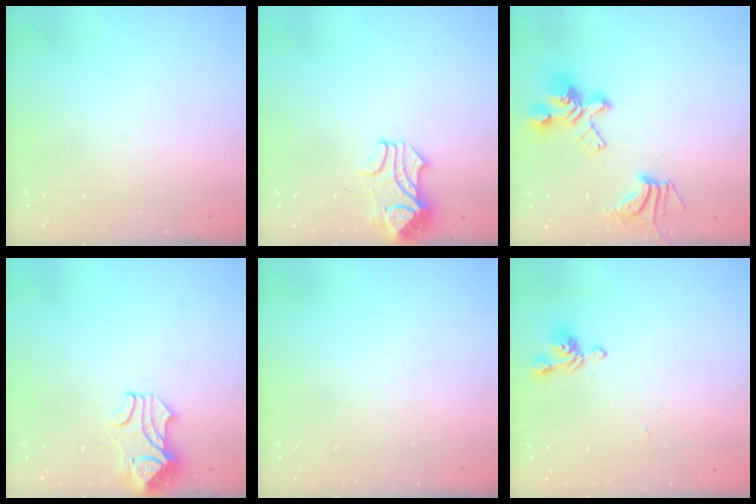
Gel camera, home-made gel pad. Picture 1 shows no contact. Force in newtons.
{"total": 2.4, "press": 2.2, "slide": 1.0}
{"total": 8.8, "press": 8.5, "slide": 2.3}
{"total": 2.2, "press": 2.1, "slide": 0.7}
{"total": 0.0}
{"total": 3.3, "press": 3.3, "slide": 0.3}